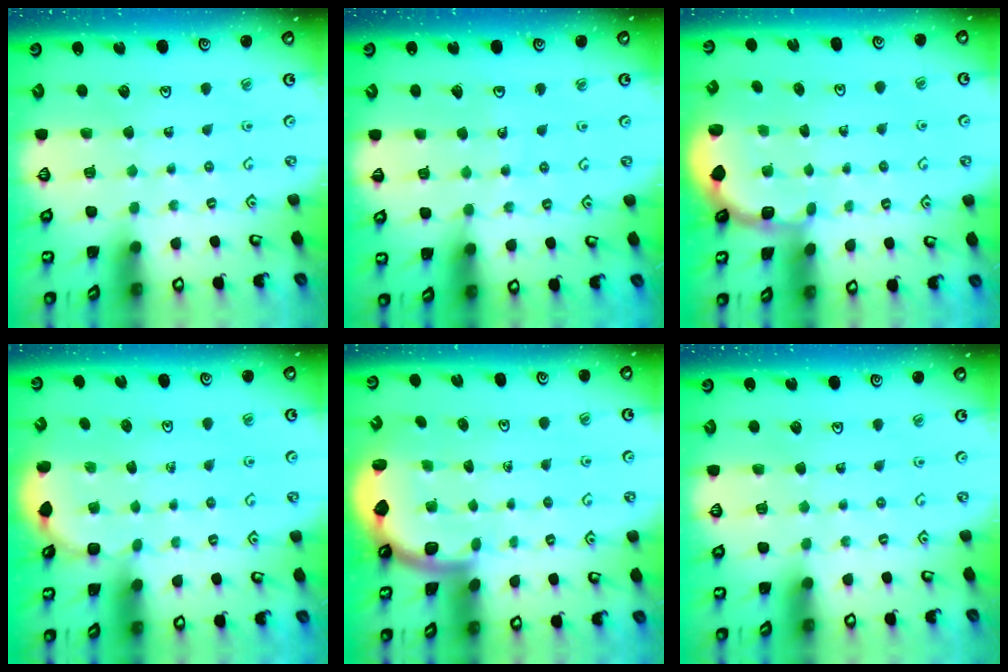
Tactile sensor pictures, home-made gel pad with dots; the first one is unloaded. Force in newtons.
{"total": 2.2, "press": 2.2, "slide": 0.2}
{"total": 1.9, "press": 1.8, "slide": 0.7}
{"total": 2.5, "press": 2.2, "slide": 1.2}
{"total": 1.8, "press": 1.8, "slide": 0.1}
{"total": 0.0}